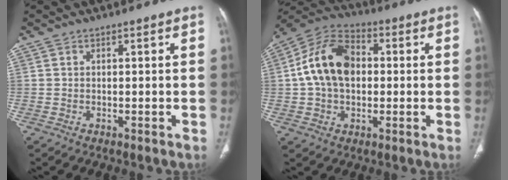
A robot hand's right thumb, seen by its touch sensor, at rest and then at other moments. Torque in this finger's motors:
{"motor_torque": [0.64, 1.01, 0.59, -0.63, 0.15]}